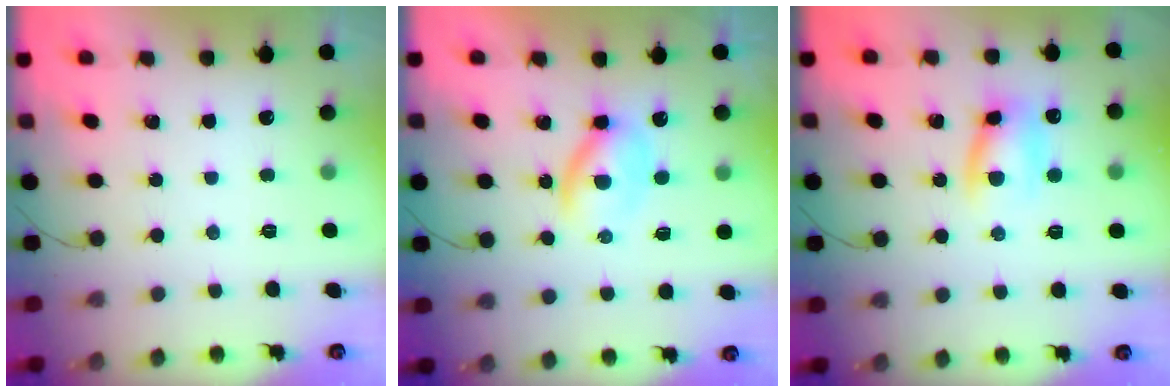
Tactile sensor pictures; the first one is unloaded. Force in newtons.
{"total": 3.9, "press": 3.9, "slide": 0.4}
{"total": 9.4, "press": 9.3, "slide": 1.3}